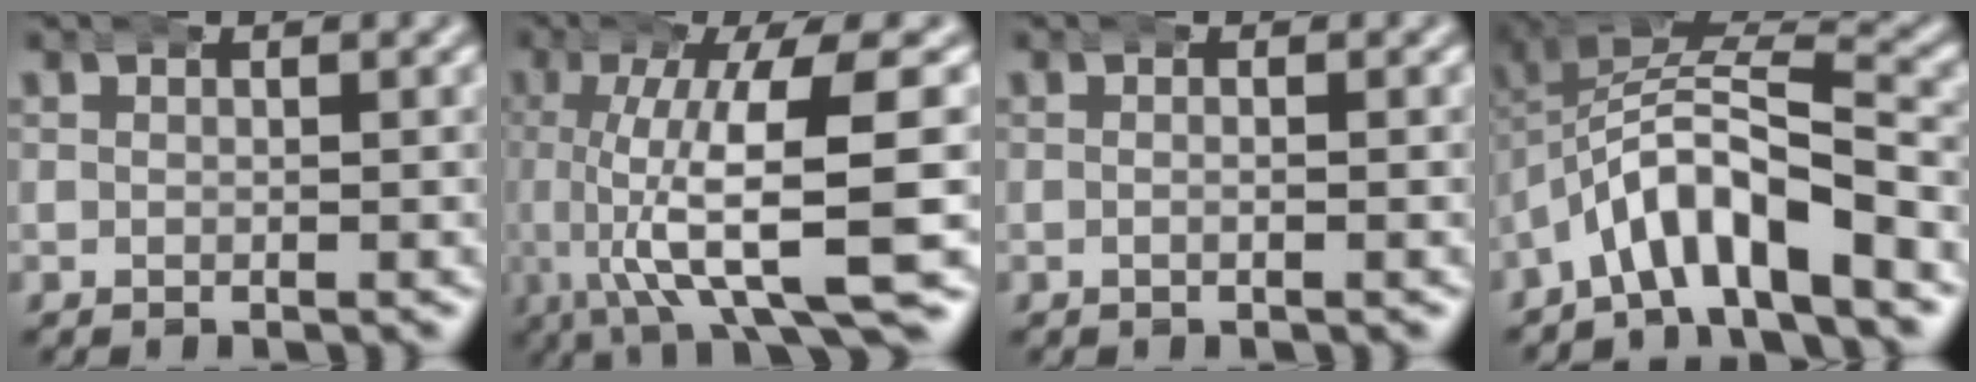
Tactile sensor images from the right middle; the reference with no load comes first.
{"total": 11.4, "force": [-1.1, 4.2, 10.5], "torque": [-0.181, -0.022, -0.004]}
{"total": 0.8, "force": [-0.3, 0.1, 0.7], "torque": [-0.009, 0.003, -0.010]}
{"total": 7.1, "force": [-2.6, 4.2, 5.0], "torque": [-0.094, -0.005, -0.044]}